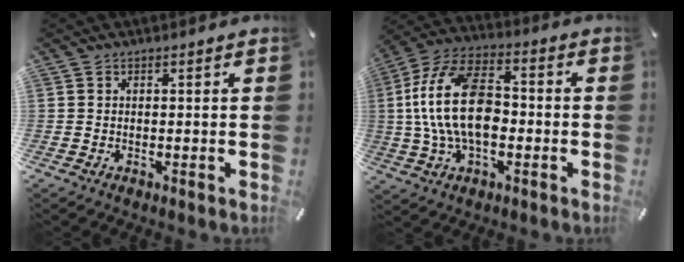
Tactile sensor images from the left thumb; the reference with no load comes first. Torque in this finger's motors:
{"motor_torque": [1.72, 3.29, 1.78, -0.91, 0.75]}